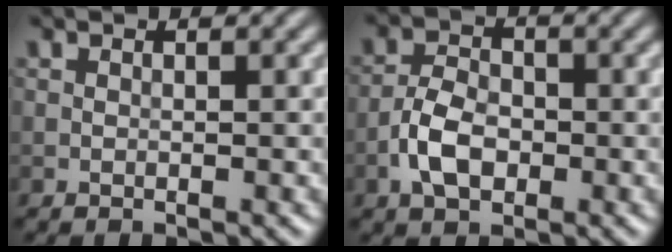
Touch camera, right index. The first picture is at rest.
{"total": 3.9, "force": [-1.4, 2.4, 2.7], "torque": [-0.049, 0.005, -0.033]}